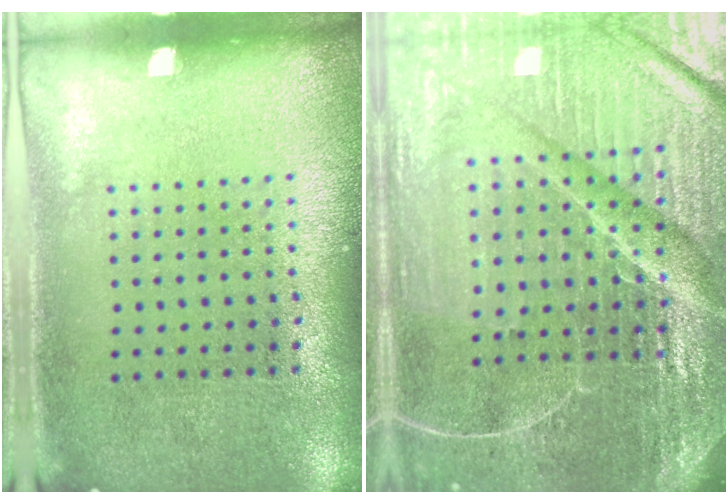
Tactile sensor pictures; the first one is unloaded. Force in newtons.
{"total": 6.8, "press": 6.0, "slide": 3.2}